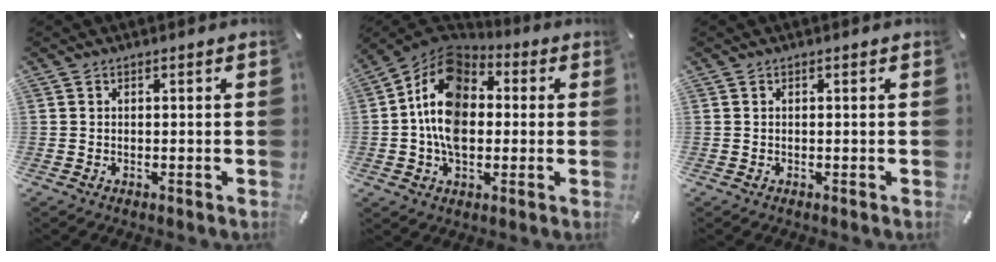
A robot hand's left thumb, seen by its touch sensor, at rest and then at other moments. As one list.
[{"total": 14.5, "force": [-0.4, 10.6, 9.9], "torque": [-0.191, 0.007, -0.014]}, {"total": 0.0}]